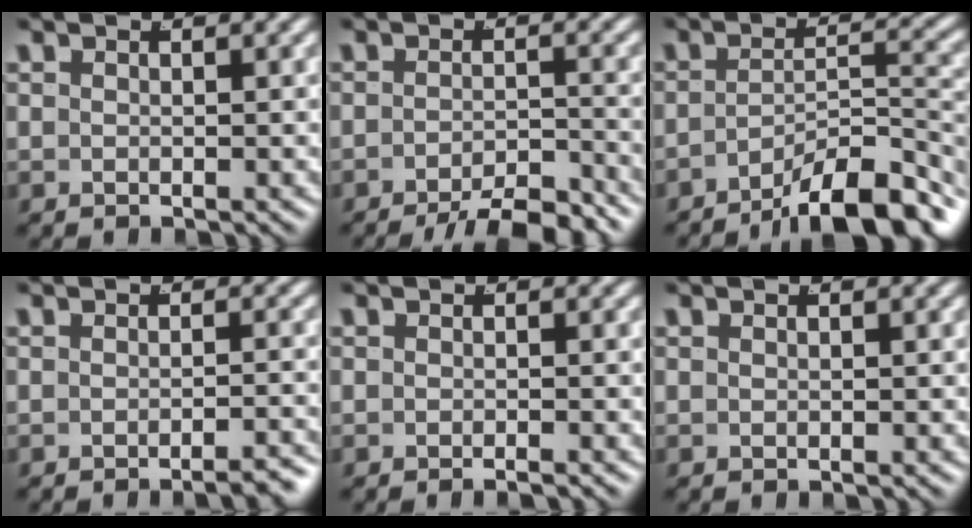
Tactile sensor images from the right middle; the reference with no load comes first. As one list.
[{"total": 5.6, "force": [-5.1, 0.8, 2.3], "torque": [-0.013, -0.007, -0.082]}, {"total": 9.4, "force": [-7.4, 2.3, 5.3], "torque": [-0.050, -0.017, -0.102]}, {"total": 2.5, "force": [-2.3, 0.0, 1.1], "torque": [-0.012, 0.002, -0.038]}, {"total": 0.7, "force": [-0.7, -0.3, 0.2], "torque": [-0.003, 0.003, -0.013]}, {"total": 0.0}]